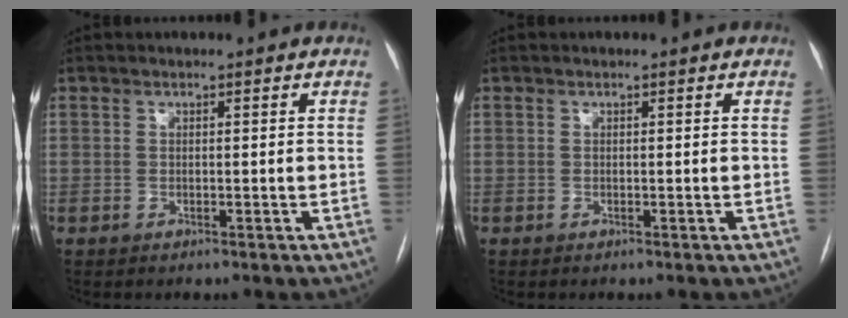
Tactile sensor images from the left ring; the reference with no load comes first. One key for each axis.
{"total": 0.0}